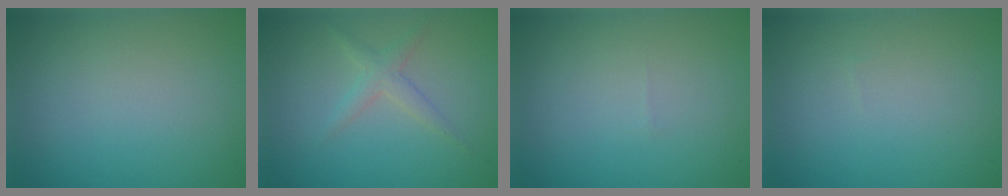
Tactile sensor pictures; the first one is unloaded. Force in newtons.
{"total": 1.7, "press": 1.7, "slide": 0.1}
{"total": 0.0}
{"total": 0.0}